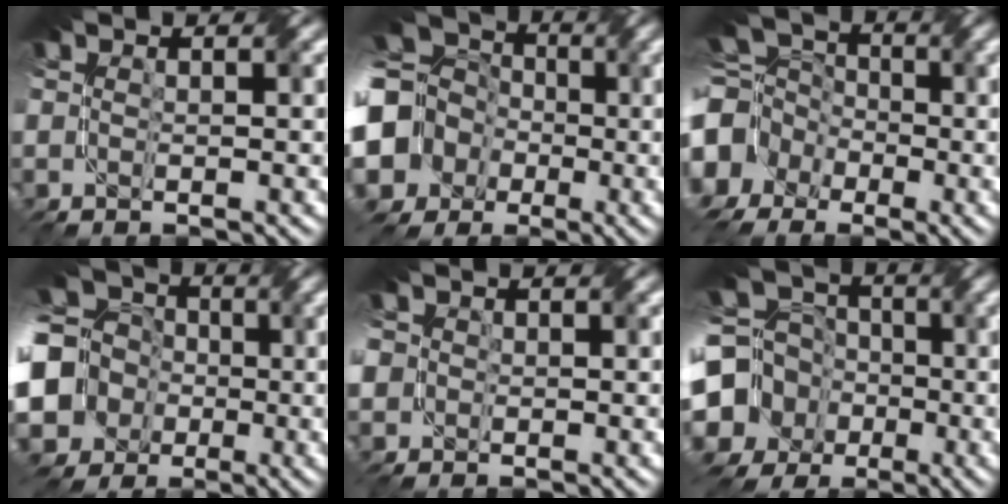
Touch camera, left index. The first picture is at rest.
{"total": 17.5, "force": [-1.4, 16.2, 6.4], "torque": [-0.185, -0.001, -0.070]}
{"total": 10.2, "force": [-2.6, 8.8, 4.4], "torque": [-0.127, -0.019, -0.059]}
{"total": 15.6, "force": [-0.9, 14.2, 6.3], "torque": [-0.180, 0.015, -0.053]}
{"total": 4.2, "force": [-0.1, 3.6, 2.1], "torque": [-0.062, 0.010, 0.001]}
{"total": 14.2, "force": [-3.0, 13.0, 4.9], "torque": [-0.155, -0.015, -0.083]}